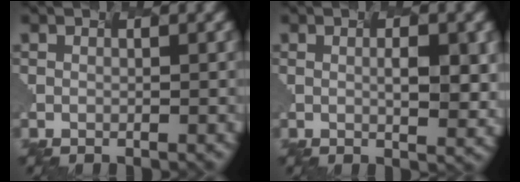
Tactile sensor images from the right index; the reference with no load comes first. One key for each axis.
{"total": 2.7, "fx": 0.2, "fy": 0.6, "fz": 2.6, "tx": -0.042, "ty": 0.001, "tz": 0.013}